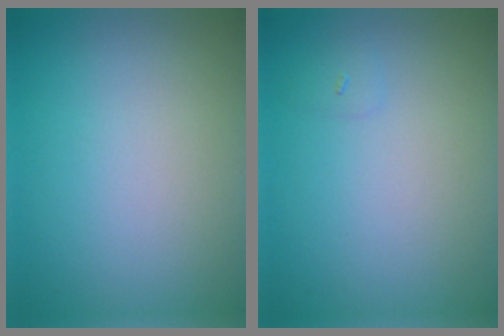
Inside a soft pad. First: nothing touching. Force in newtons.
{"total": 0.6, "press": 0.6, "slide": 0.1}